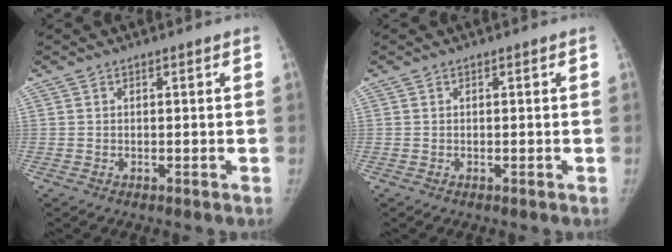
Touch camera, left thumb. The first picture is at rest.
{"total": 0.0}